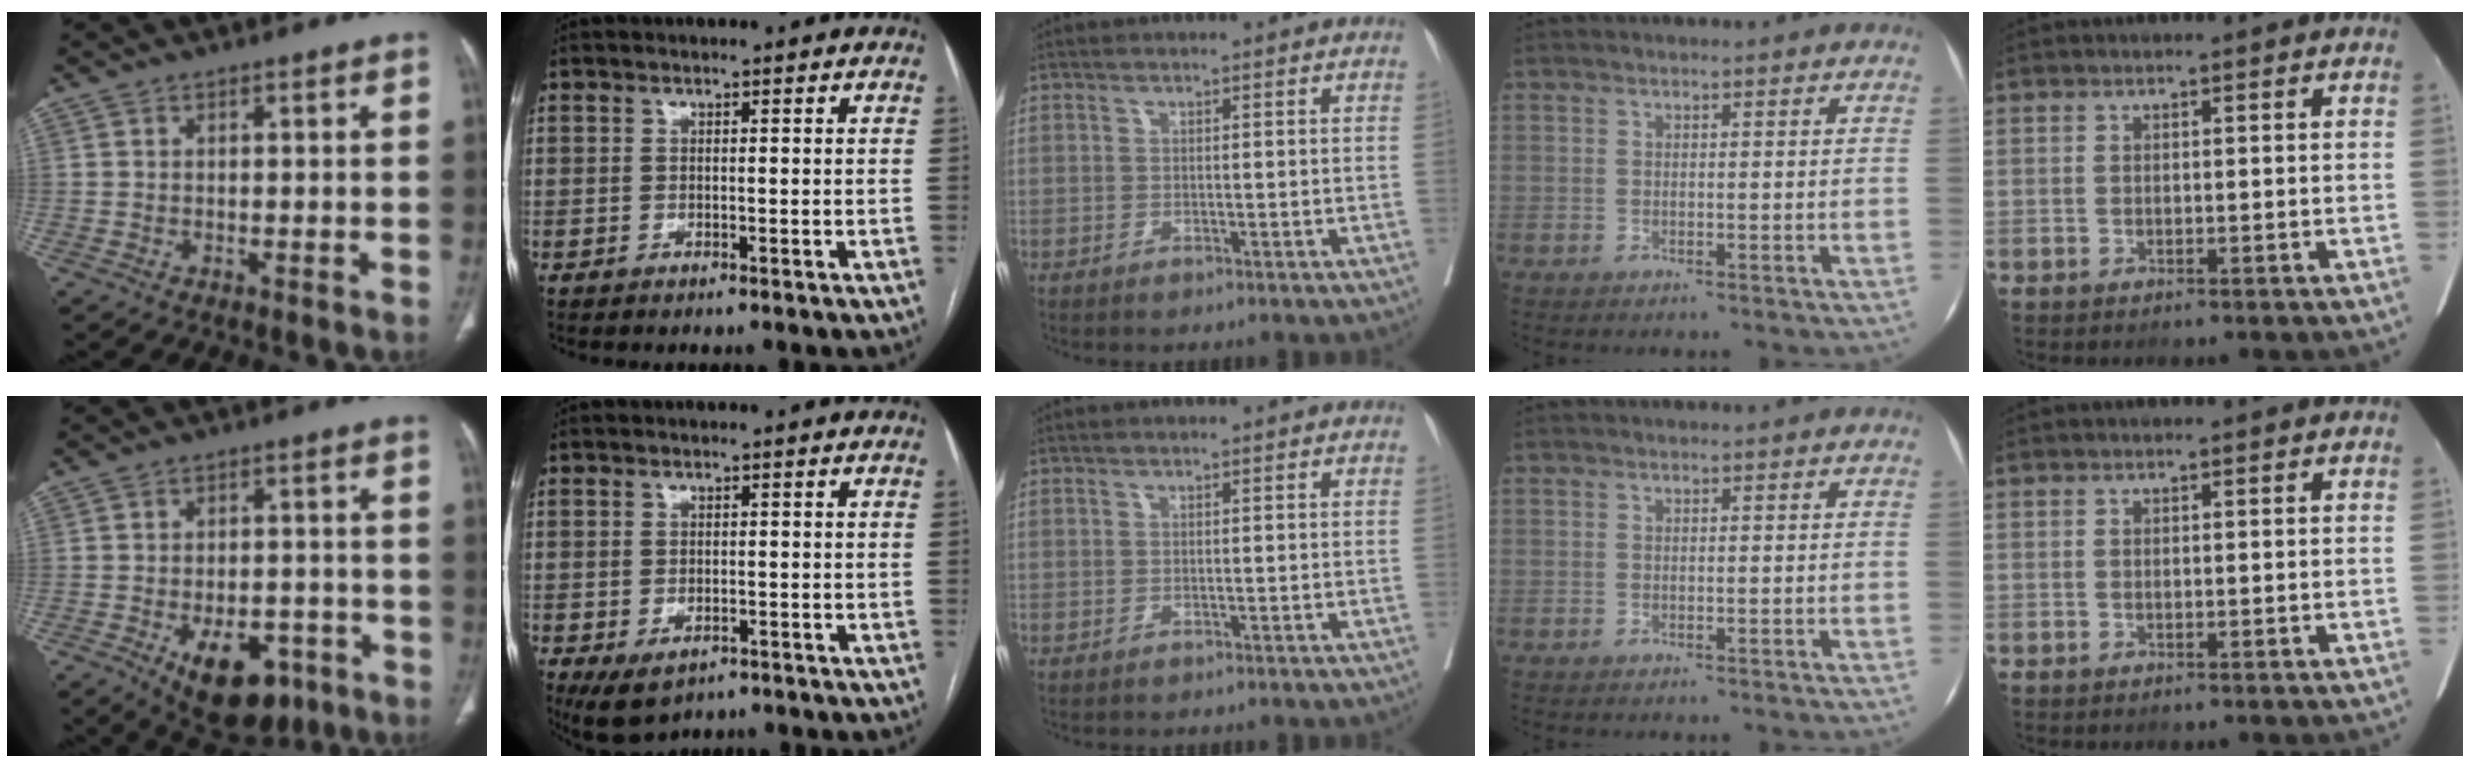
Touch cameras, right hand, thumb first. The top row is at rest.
{"thumb": {"total": 12.8, "force": [-6.3, 7.2, 8.5], "torque": [-0.098, 0.022, -0.080]}, "index": {"total": 5.0, "force": [-2.6, 2.9, 3.1], "torque": [-0.060, -0.009, -0.033]}}